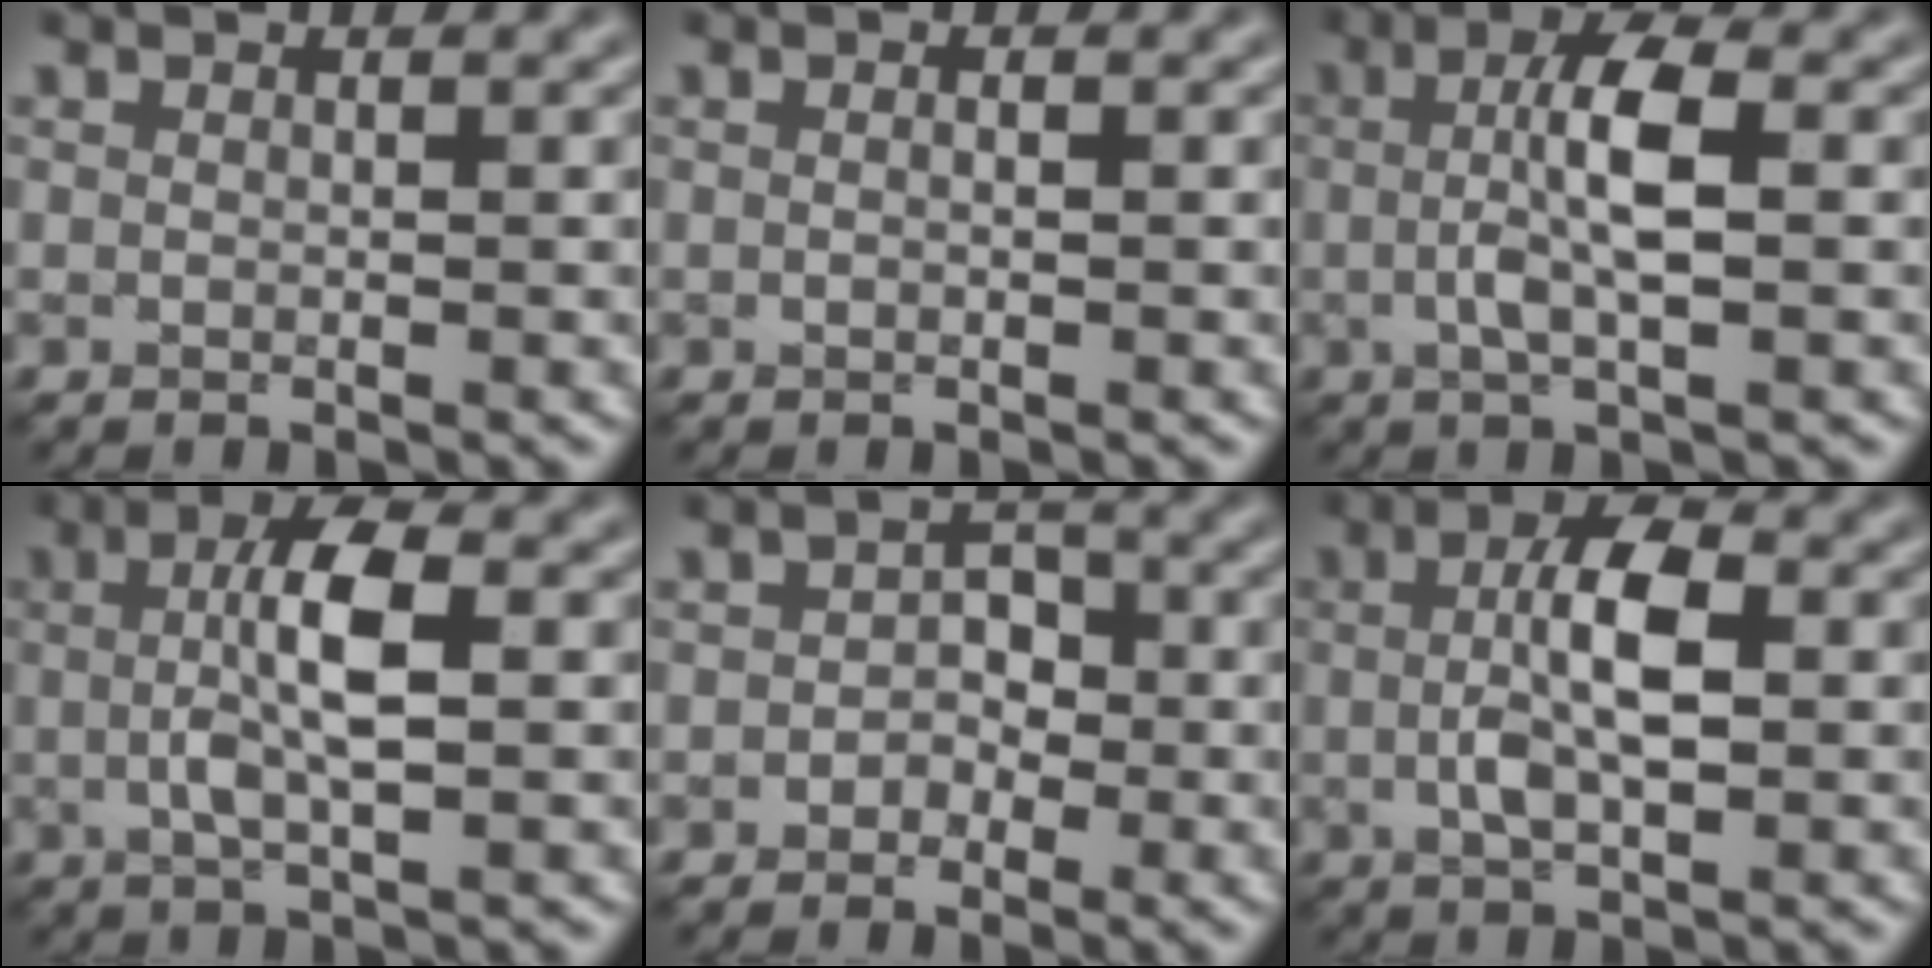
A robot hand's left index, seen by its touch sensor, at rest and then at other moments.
{"total": 0.5, "force": [0.0, 0.2, 0.5], "torque": [-0.012, -0.002, -0.002]}
{"total": 4.6, "force": [0.2, 1.1, 4.4], "torque": [-0.083, 0.007, 0.001]}
{"total": 5.1, "force": [0.3, 1.4, 4.9], "torque": [-0.090, 0.007, 0.004]}
{"total": 2.0, "force": [-0.6, 1.6, 1.0], "torque": [-0.005, 0.004, -0.015]}
{"total": 5.2, "force": [0.1, 2.0, 4.8], "torque": [-0.089, 0.005, 0.000]}